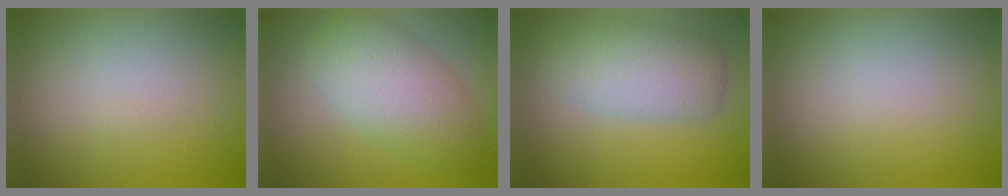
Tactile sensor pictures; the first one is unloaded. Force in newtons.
{"total": 6.2, "press": 6.2, "slide": 0.3}
{"total": 4.9, "press": 4.9, "slide": 0.1}
{"total": 0.0}